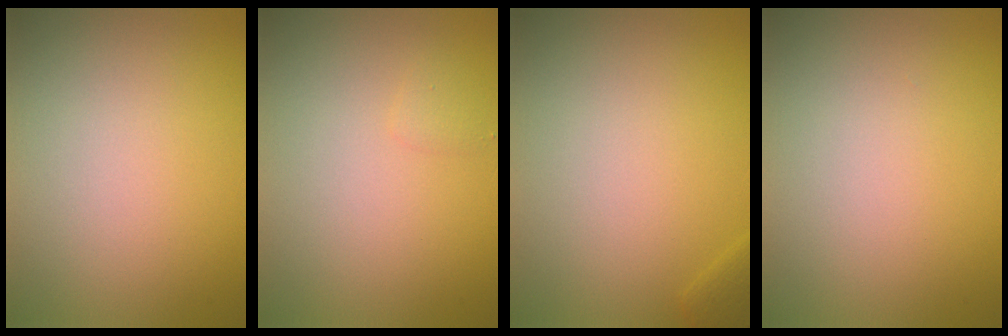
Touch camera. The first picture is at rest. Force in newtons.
{"total": 0.7, "press": 0.7, "slide": 0.0}
{"total": 1.1, "press": 1.1, "slide": 0.1}
{"total": 0.0}